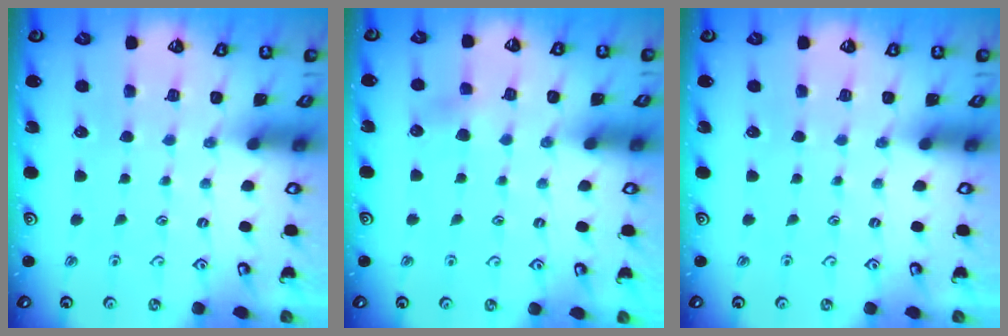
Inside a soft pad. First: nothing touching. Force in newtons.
{"total": 4.4, "press": 4.4, "slide": 0.5}
{"total": 0.0}